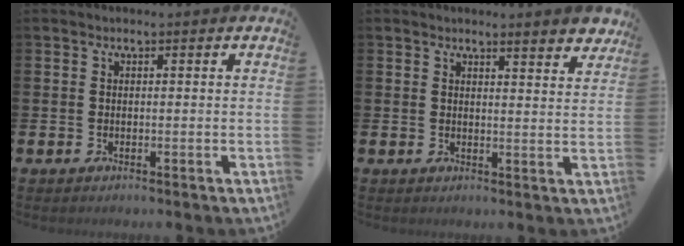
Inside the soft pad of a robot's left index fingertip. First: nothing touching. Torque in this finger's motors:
{"motor_torque": [0.33, -0.20, 0.28, 0.06]}